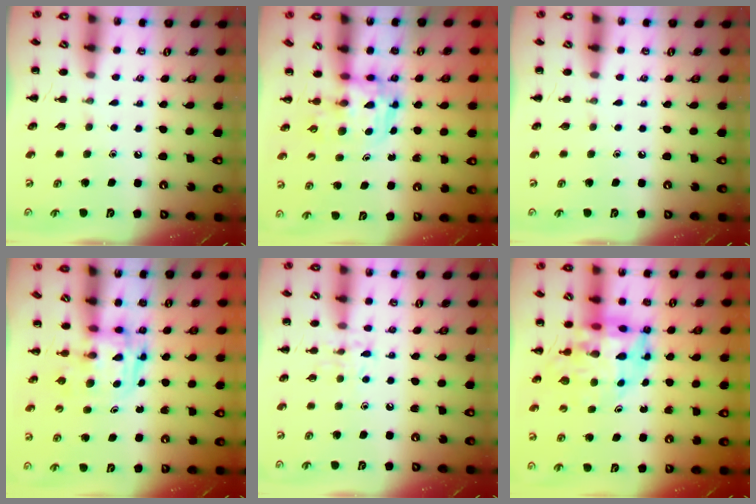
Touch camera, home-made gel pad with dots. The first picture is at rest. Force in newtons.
{"total": 3.5, "press": 3.4, "slide": 0.6}
{"total": 0.0}
{"total": 3.3, "press": 3.3, "slide": 0.5}
{"total": 7.0, "press": 6.9, "slide": 1.1}
{"total": 9.9, "press": 9.4, "slide": 3.1}